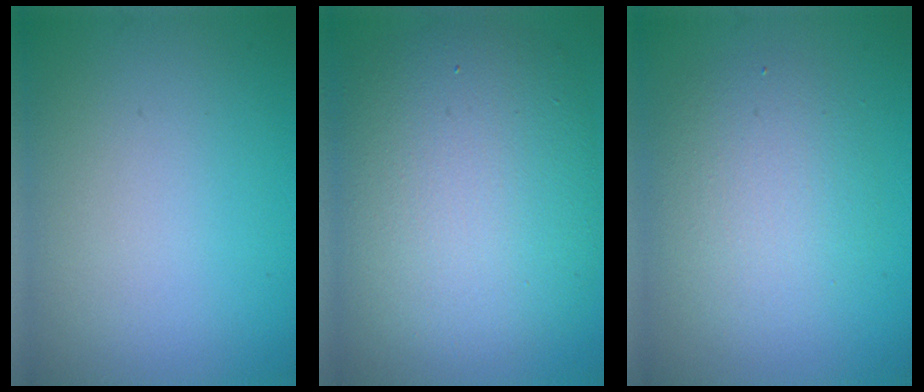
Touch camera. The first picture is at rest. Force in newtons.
{"total": 10.9, "press": 10.9, "slide": 0.6}
{"total": 4.1, "press": 4.1, "slide": 0.2}